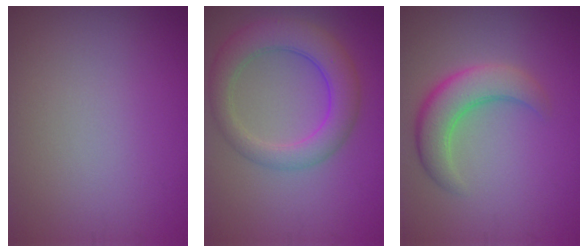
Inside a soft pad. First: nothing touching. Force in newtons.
{"total": 5.3, "press": 5.3, "slide": 0.2}
{"total": 4.6, "press": 4.6, "slide": 0.2}